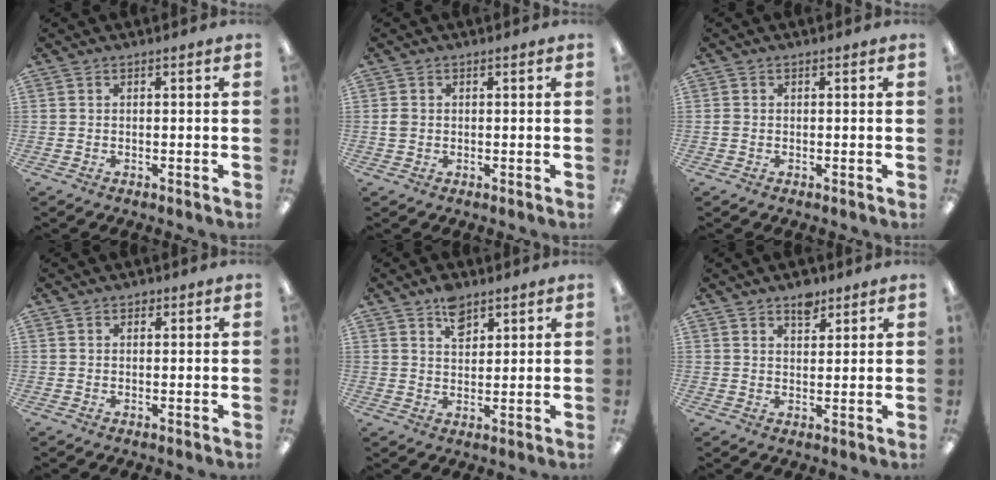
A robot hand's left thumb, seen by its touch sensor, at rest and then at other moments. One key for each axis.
{"total": 1.7, "fx": 0.1, "fy": 1.5, "fz": 0.8, "tx": -0.008, "ty": 0.001, "tz": -0.001}
{"total": 0.7, "fx": -0.1, "fy": 0.6, "fz": 0.3, "tx": -0.005, "ty": 0.004, "tz": -0.003}
{"total": 1.2, "fx": 0.9, "fy": 0.8, "fz": 0.3, "tx": -0.006, "ty": 0.003, "tz": 0.016}
{"total": 5.9, "fx": 4.0, "fy": 3.3, "fz": 2.8, "tx": -0.034, "ty": -0.018, "tz": 0.068}
{"total": 4.8, "fx": 3.7, "fy": 2.3, "fz": 1.8, "tx": -0.011, "ty": -0.020, "tz": 0.062}